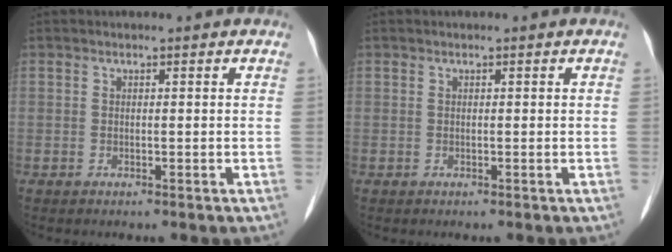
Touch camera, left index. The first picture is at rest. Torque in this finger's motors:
{"motor_torque": [0.00, 0.00, 0.00, 0.00]}